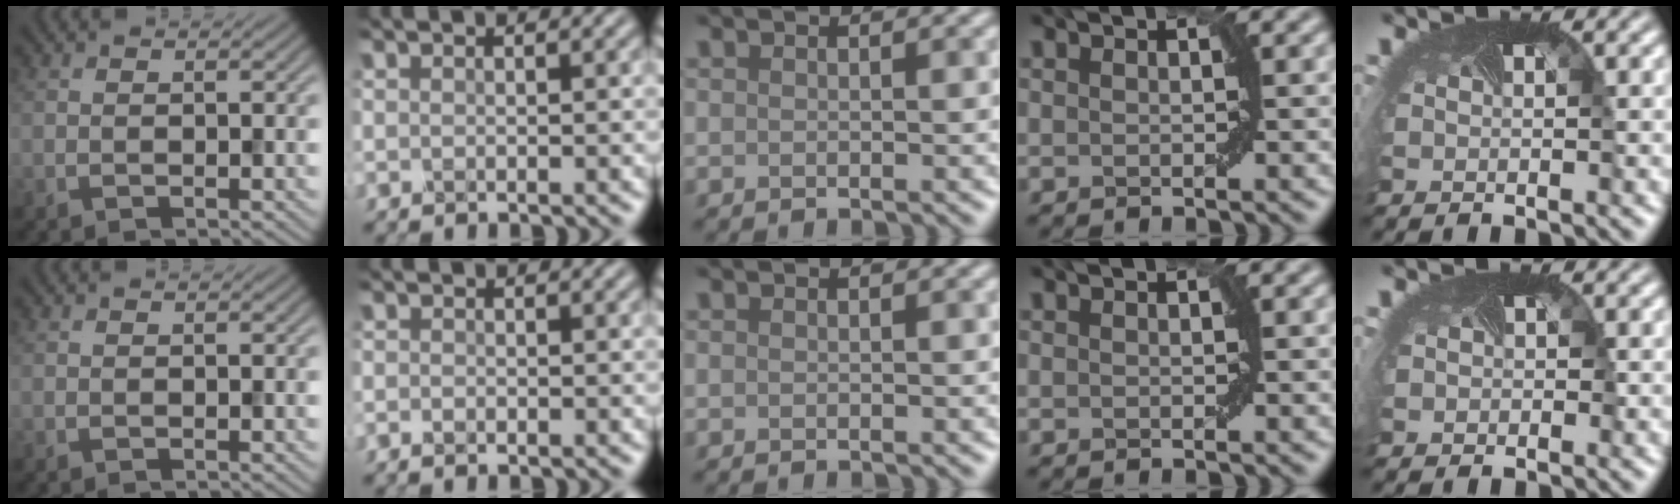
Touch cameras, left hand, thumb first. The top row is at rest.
{"index": {"total": 0.6, "force": [-0.4, 0.4, 0.4], "torque": [-0.006, -0.002, -0.008]}, "little": {"total": 0.8, "force": [0.1, 0.8, 0.1], "torque": [-0.001, -0.006, 0.002]}}